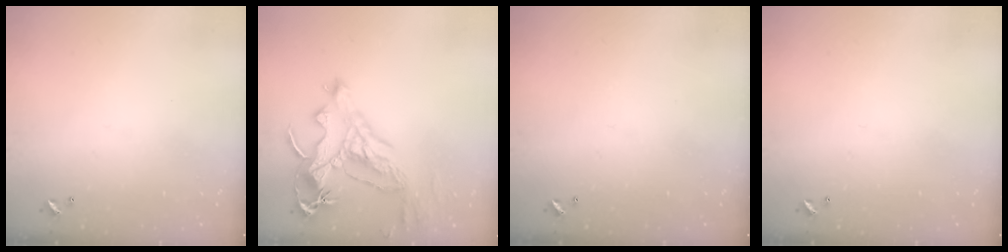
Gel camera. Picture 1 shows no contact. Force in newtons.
{"total": 5.8, "press": 5.5, "slide": 1.6}
{"total": 0.0}
{"total": 0.0}